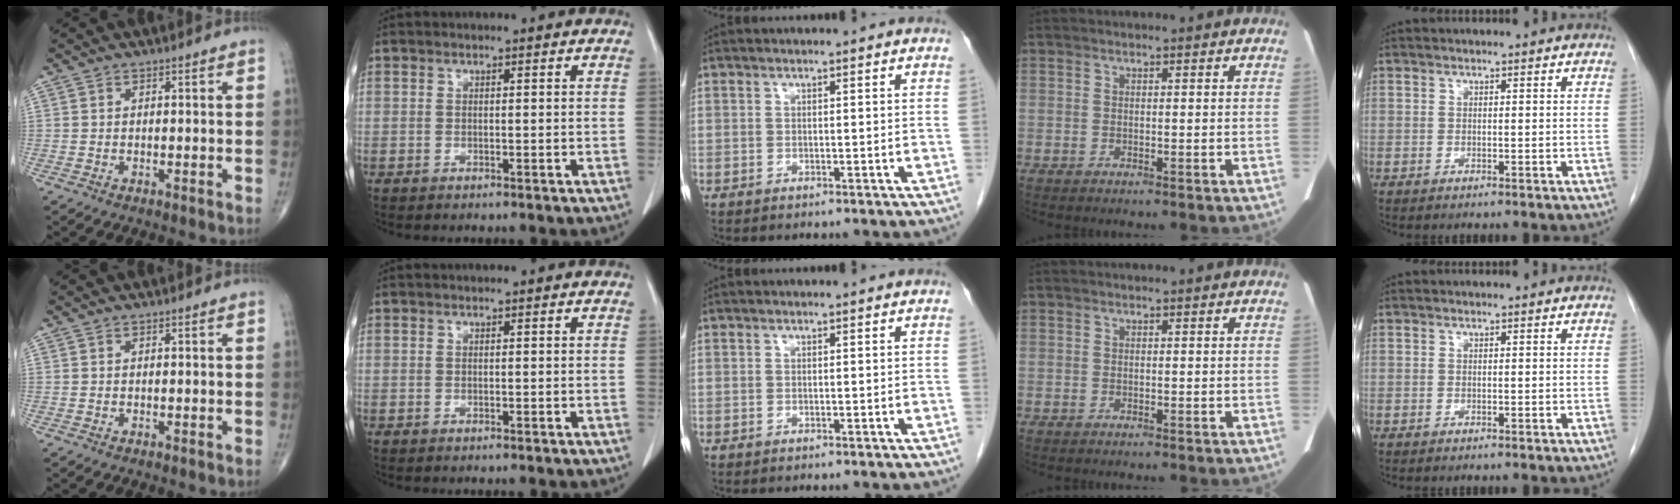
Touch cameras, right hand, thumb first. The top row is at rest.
{}